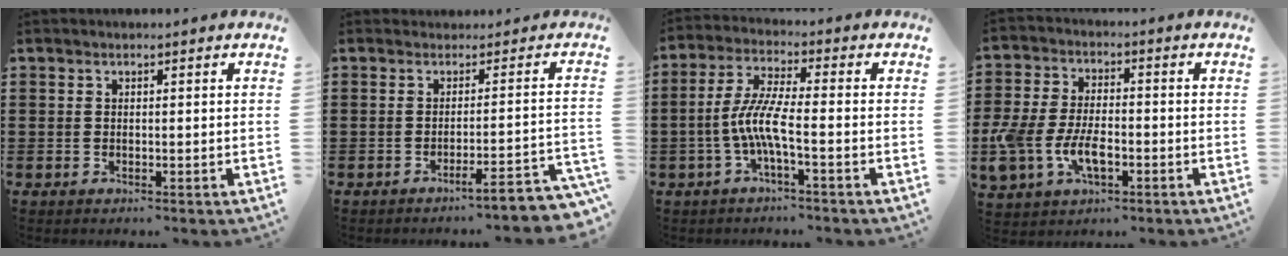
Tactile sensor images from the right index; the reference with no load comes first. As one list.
[{"total": 2.4, "force": [-1.9, -0.1, 1.4], "torque": [-0.028, -0.007, -0.038]}, {"total": 6.7, "force": [-2.2, 0.9, 6.2], "torque": [-0.149, -0.013, -0.053]}, {"total": 7.9, "force": [-2.7, 4.4, 6.0], "torque": [-0.142, -0.002, -0.054]}]